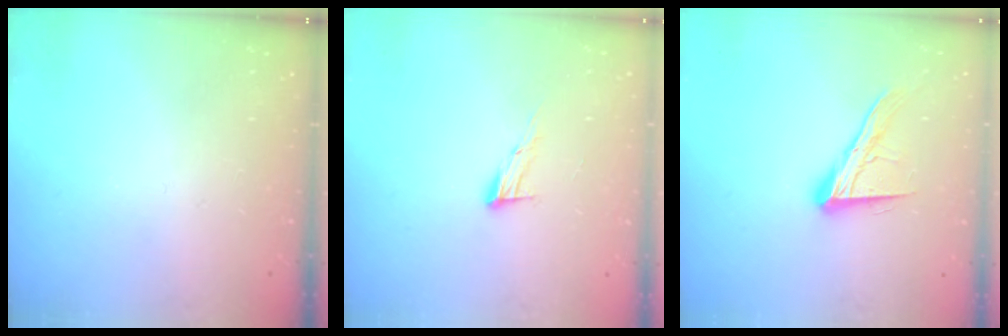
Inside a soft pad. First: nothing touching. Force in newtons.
{"total": 8.3, "press": 8.2, "slide": 1.3}
{"total": 14.2, "press": 14.1, "slide": 1.1}